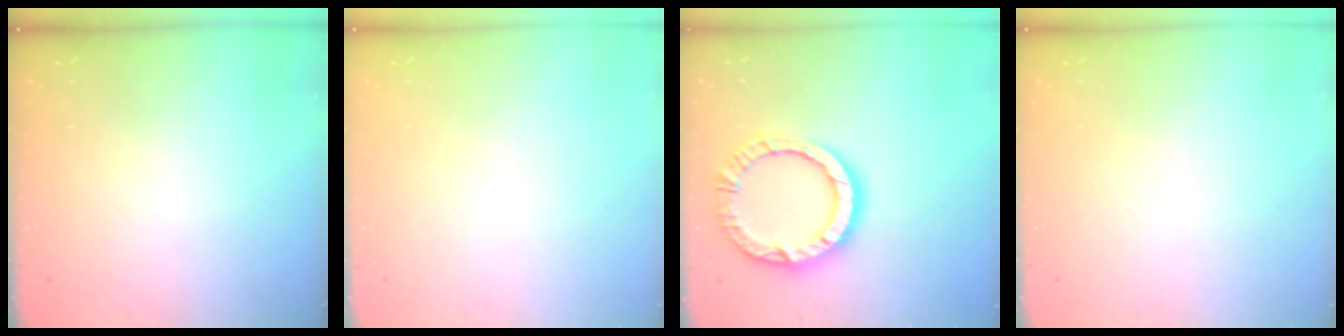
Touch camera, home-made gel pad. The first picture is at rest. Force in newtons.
{"total": 0.0}
{"total": 12.7, "press": 12.6, "slide": 1.2}
{"total": 0.0}